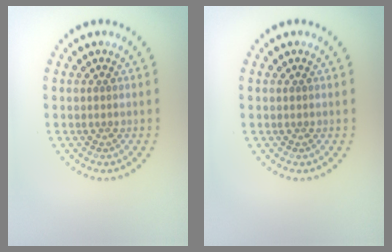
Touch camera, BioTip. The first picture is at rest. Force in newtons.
{"total": 0.0}